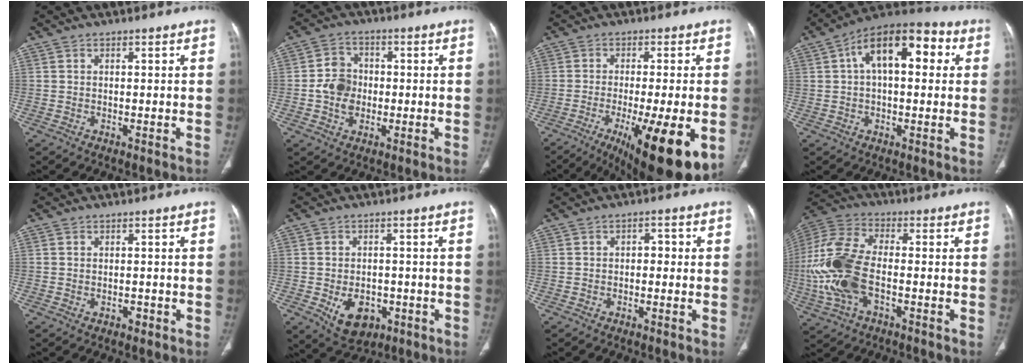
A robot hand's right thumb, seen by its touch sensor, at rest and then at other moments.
{"total": 6.8, "force": [-0.9, 5.6, 3.8], "torque": [-0.048, 0.012, -0.022]}
{"total": 17.6, "force": [-6.1, 3.9, 16.0], "torque": [-0.202, -0.024, -0.079]}
{"total": 15.5, "force": [4.0, 7.9, 12.8], "torque": [-0.175, 0.036, 0.054]}
{"total": 0.9, "force": [-0.3, 0.6, 0.5], "torque": [-0.006, 0.004, -0.002]}
{"total": 7.7, "force": [-2.5, 5.4, 4.9], "torque": [-0.055, 0.007, -0.025]}
{"total": 2.3, "force": [-0.1, 1.5, 1.8], "torque": [-0.015, 0.011, -0.007]}
{"total": 16.6, "force": [-3.3, 8.6, 13.8], "torque": [-0.321, 0.018, -0.061]}